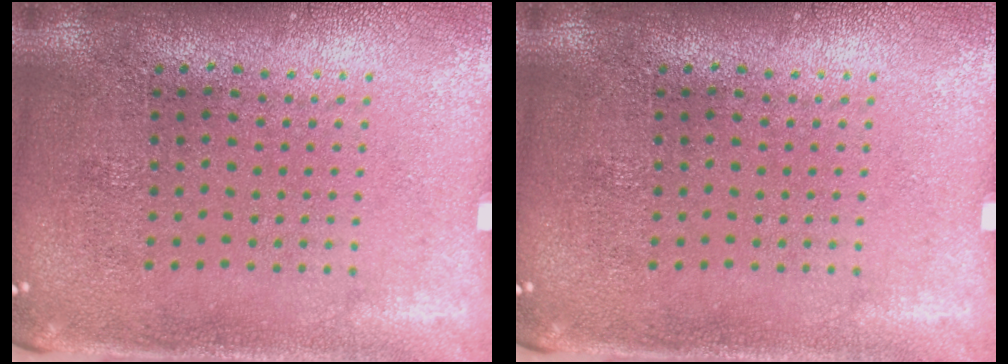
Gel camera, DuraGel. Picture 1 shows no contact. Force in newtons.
{"total": 0.0}